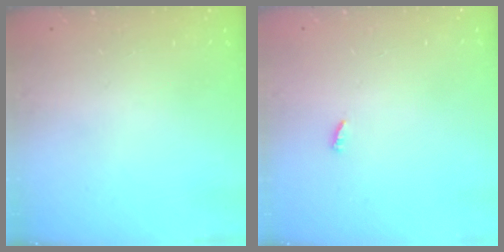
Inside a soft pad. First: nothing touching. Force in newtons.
{"total": 1.9, "press": 1.9, "slide": 0.3}